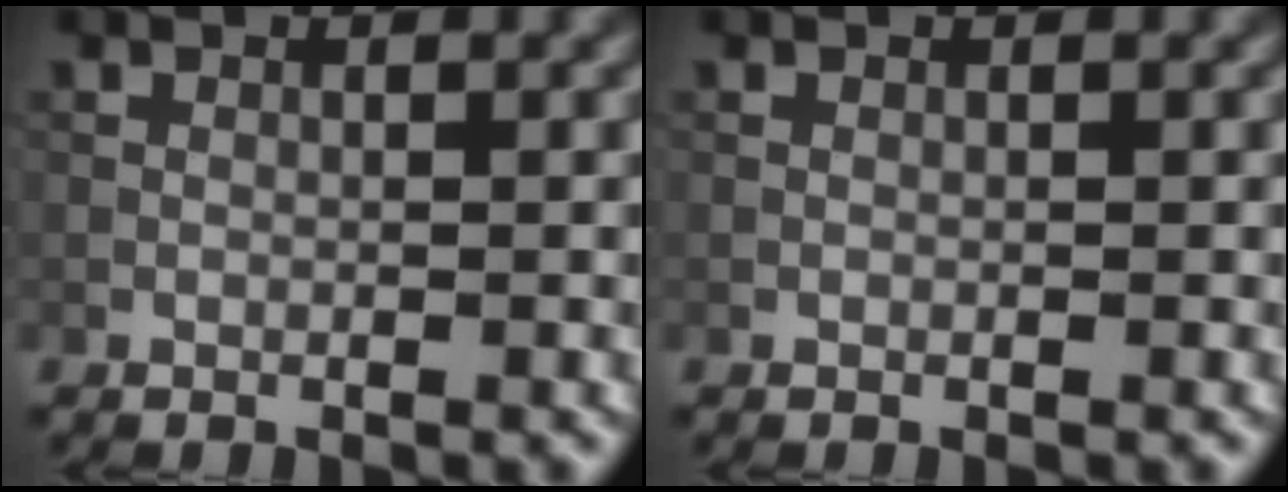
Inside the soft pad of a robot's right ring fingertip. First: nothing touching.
{"total": 0.0}